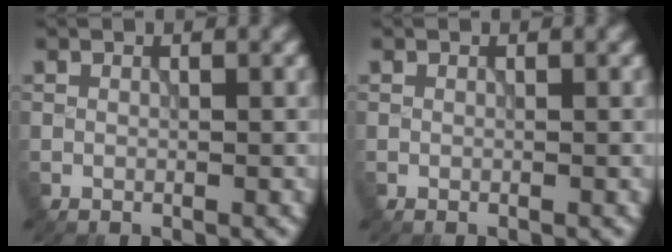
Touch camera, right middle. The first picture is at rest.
{"total": 0.0}